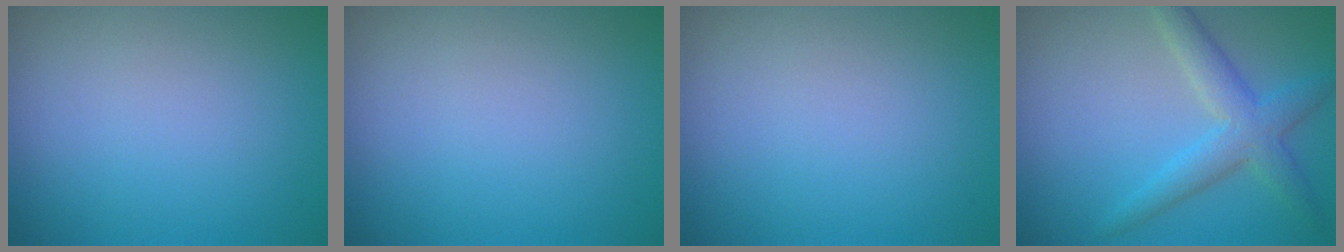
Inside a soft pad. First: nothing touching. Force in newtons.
{"total": 0.0}
{"total": 0.0}
{"total": 3.8, "press": 3.8, "slide": 0.2}